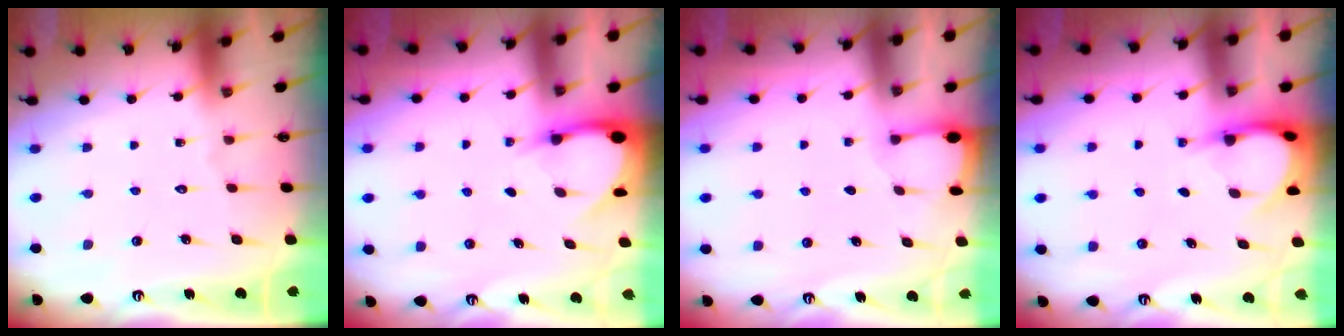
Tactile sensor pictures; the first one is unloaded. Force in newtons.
{"total": 3.6, "press": 3.6, "slide": 0.3}
{"total": 1.6, "press": 1.5, "slide": 0.3}
{"total": 3.8, "press": 3.8, "slide": 0.4}